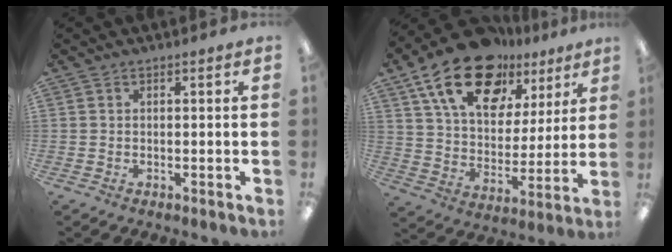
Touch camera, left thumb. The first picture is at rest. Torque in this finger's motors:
{"motor_torque": [0.36, 1.01, 1.94, -0.83, 0.19]}